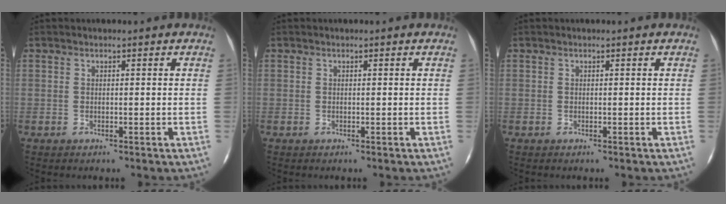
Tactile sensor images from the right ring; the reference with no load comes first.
{"total": 0.0}
{"total": 0.0}